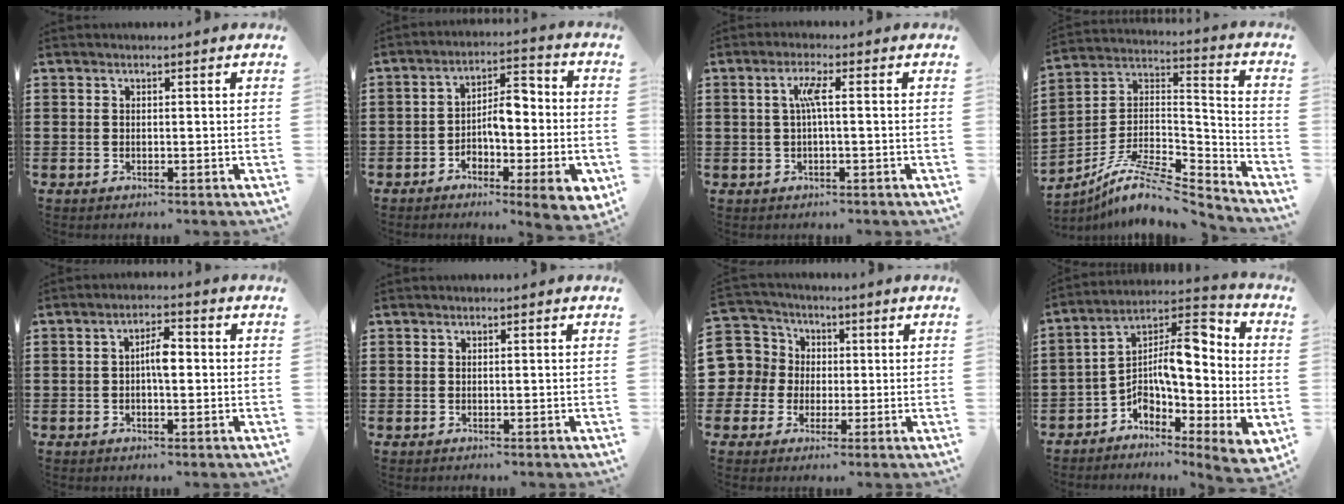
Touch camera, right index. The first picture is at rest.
{"total": 8.6, "force": [-3.0, 3.2, 7.4], "torque": [-0.120, 0.009, -0.053]}
{"total": 3.2, "force": [0.1, 0.0, 3.2], "torque": [-0.065, 0.000, -0.002]}
{"total": 9.5, "force": [-7.5, 2.6, 5.2], "torque": [-0.111, 0.004, -0.155]}
{"total": 3.8, "force": [-0.2, 1.3, 3.5], "torque": [-0.066, 0.005, -0.005]}
{"total": 0.0}
{"total": 7.0, "force": [-0.3, 6.9, 0.8], "torque": [-0.069, 0.001, -0.012]}
{"total": 9.6, "force": [-1.4, 3.9, 8.6], "torque": [-0.145, -0.023, -0.039]}